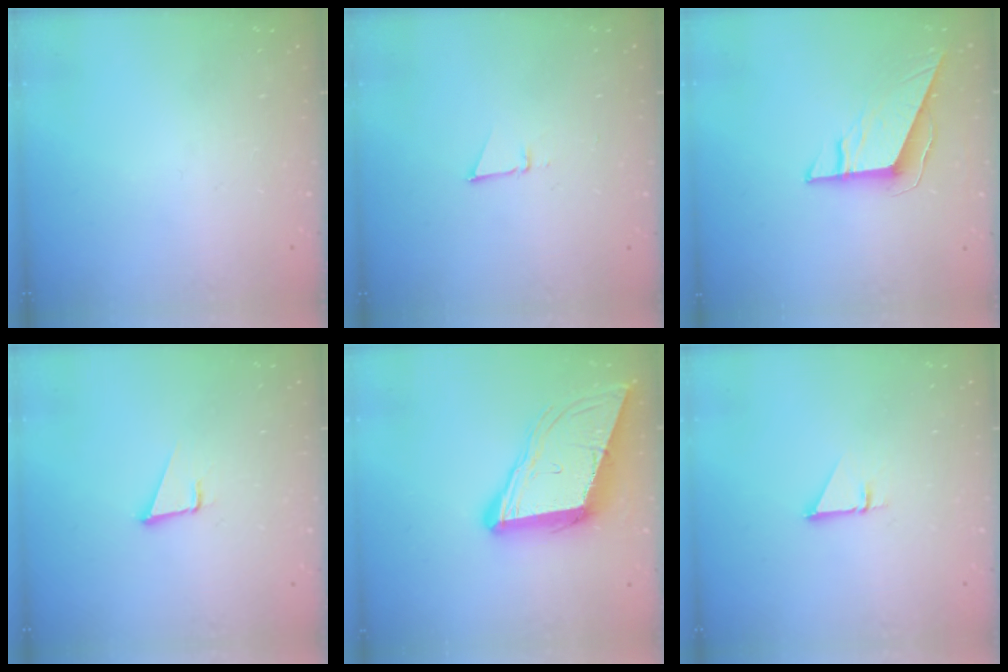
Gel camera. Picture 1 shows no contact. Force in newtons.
{"total": 3.0, "press": 2.9, "slide": 0.8}
{"total": 9.2, "press": 9.2, "slide": 0.4}
{"total": 3.4, "press": 2.6, "slide": 2.2}
{"total": 12.0, "press": 11.5, "slide": 3.7}
{"total": 1.0, "press": 1.0, "slide": 0.1}